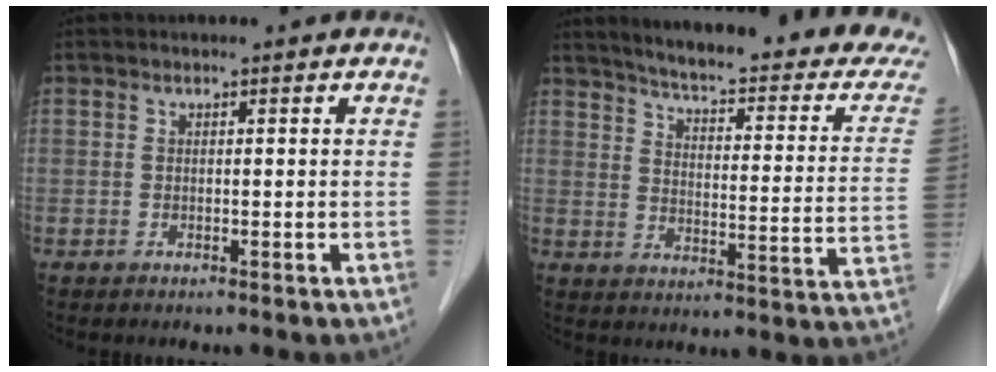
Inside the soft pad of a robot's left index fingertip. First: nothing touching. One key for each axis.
{"total": 24.7, "fx": 22.0, "fy": 2.6, "fz": 10.9, "tx": -0.148, "ty": -0.062, "tz": 0.262}